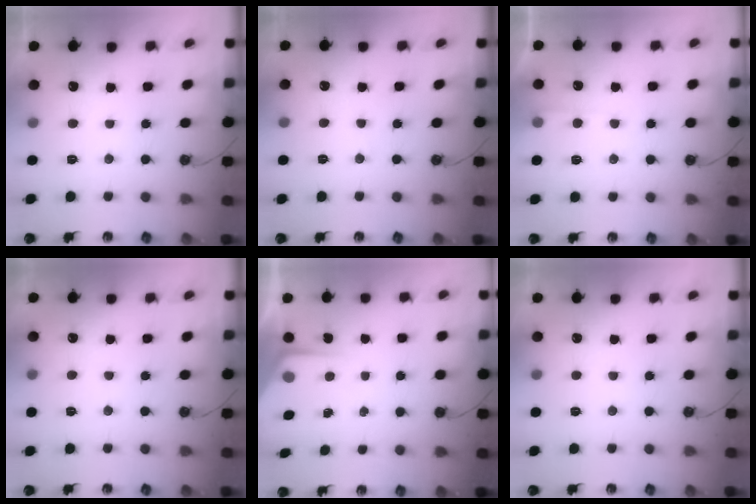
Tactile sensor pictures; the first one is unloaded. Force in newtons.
{"total": 2.9, "press": 2.9, "slide": 0.5}
{"total": 5.2, "press": 5.2, "slide": 0.6}
{"total": 4.1, "press": 4.0, "slide": 0.8}
{"total": 3.5, "press": 3.5, "slide": 0.5}
{"total": 2.0, "press": 2.0, "slide": 0.4}